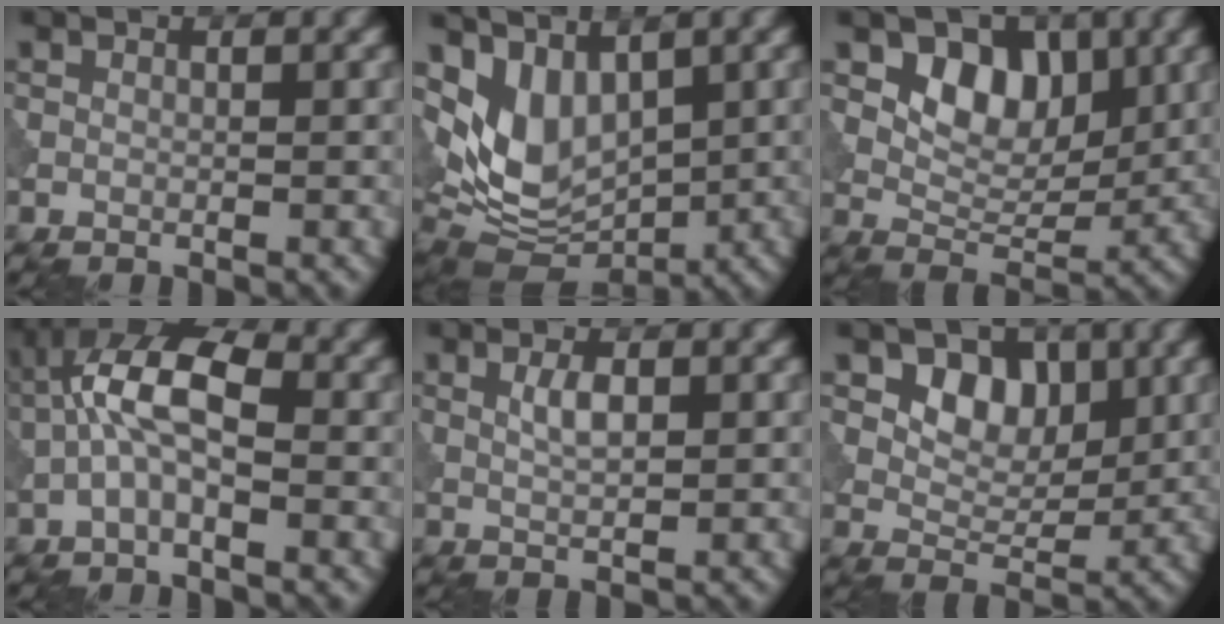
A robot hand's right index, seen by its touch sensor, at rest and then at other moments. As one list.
[{"total": 6.5, "force": [1.5, 4.2, 4.7], "torque": [-0.095, -0.021, 0.037]}, {"total": 5.2, "force": [2.0, 3.5, 3.3], "torque": [-0.047, -0.012, 0.026]}, {"total": 6.8, "force": [-0.7, 3.0, 6.1], "torque": [-0.130, 0.023, -0.025]}, {"total": 1.9, "force": [0.4, 0.7, 1.7], "torque": [-0.041, -0.002, 0.008]}, {"total": 4.3, "force": [1.7, 3.1, 2.5], "torque": [-0.039, -0.010, 0.022]}]